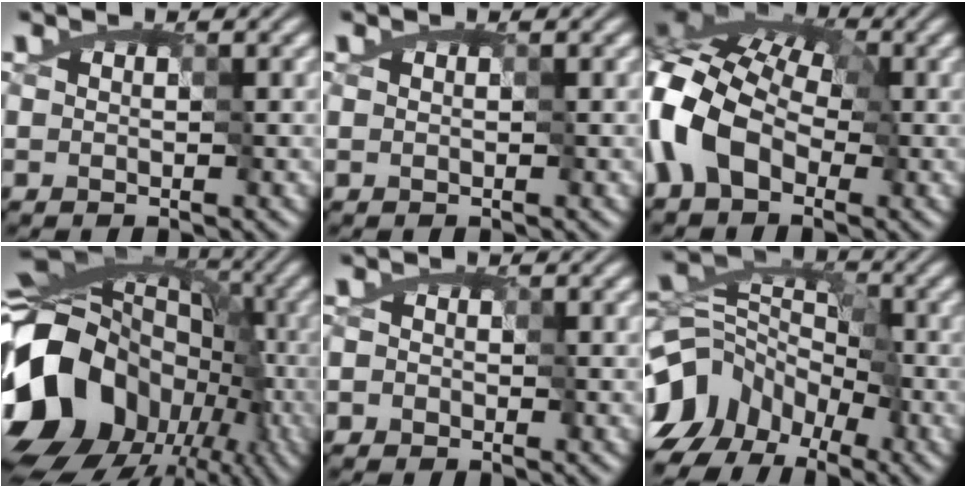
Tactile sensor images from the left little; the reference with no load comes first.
{"total": 0.0}
{"total": 11.0, "force": [-3.6, 7.4, 7.3], "torque": [-0.167, 0.002, -0.083]}
{"total": 19.4, "force": [-8.4, 14.7, 9.4], "torque": [-0.190, 0.000, -0.145]}
{"total": 1.8, "force": [-0.4, 1.7, 0.6], "torque": [-0.002, 0.008, -0.014]}
{"total": 9.7, "force": [-7.1, 5.9, 2.9], "torque": [-0.039, 0.017, -0.139]}